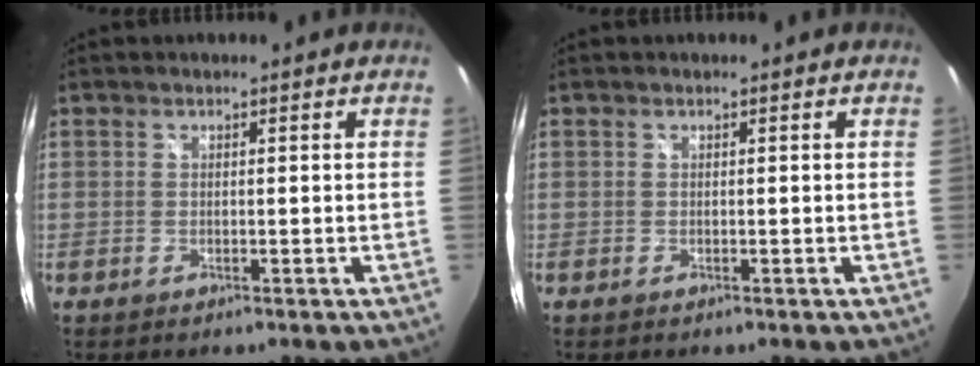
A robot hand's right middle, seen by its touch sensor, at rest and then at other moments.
{"total": 0.0}